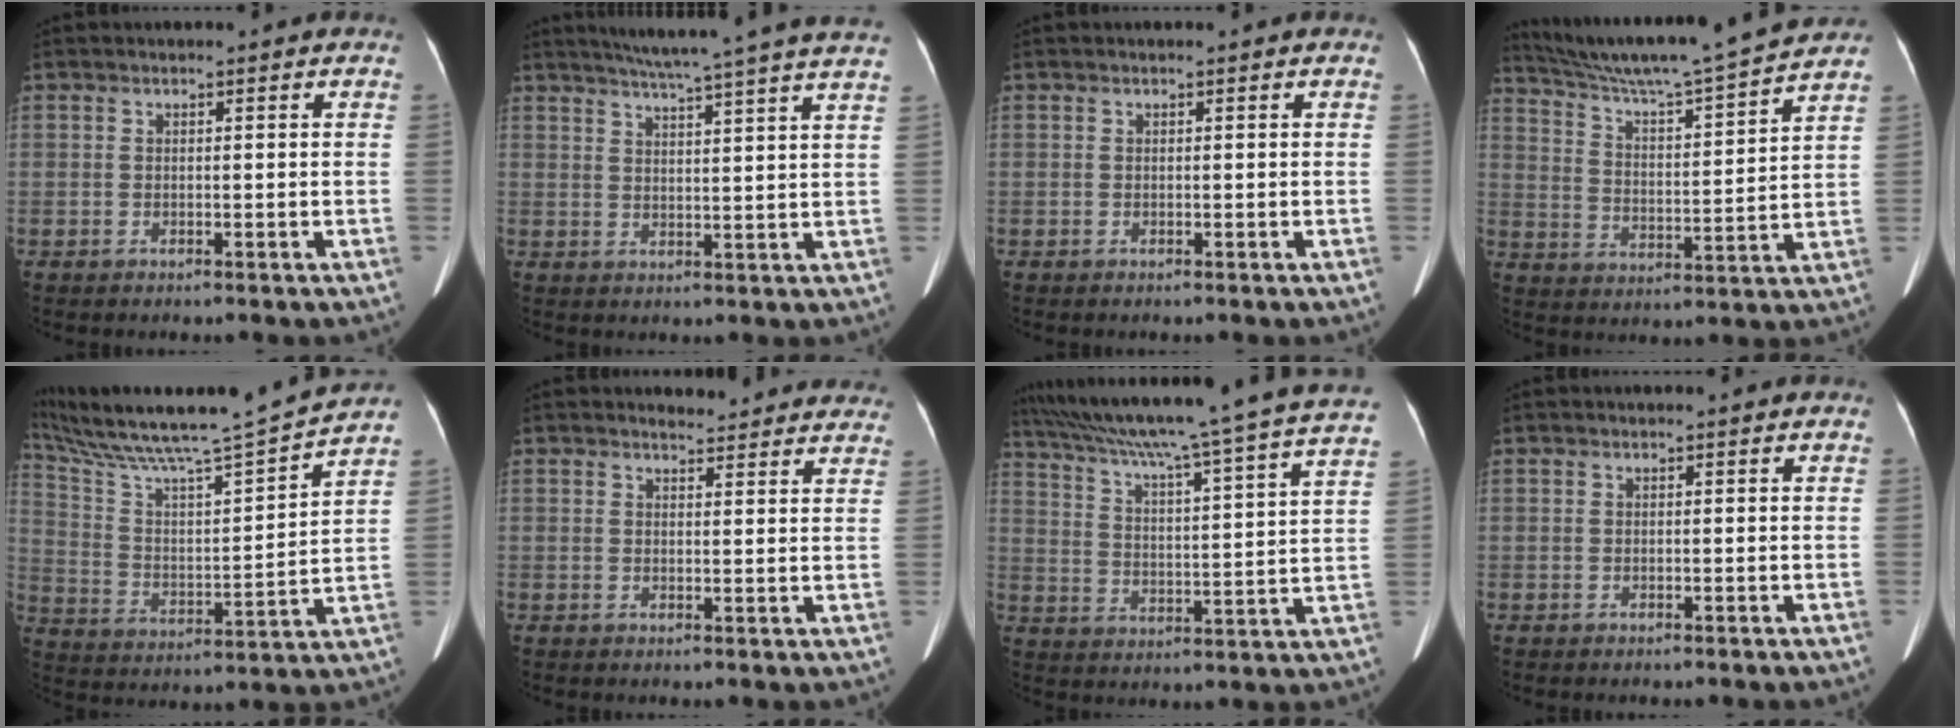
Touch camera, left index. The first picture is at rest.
{"total": 18.1, "force": [15.7, -1.5, 8.9], "torque": [-0.144, -0.012, 0.197]}
{"total": 0.0}
{"total": 18.1, "force": [16.5, -1.2, 7.3], "torque": [-0.135, -0.009, 0.255]}
{"total": 18.9, "force": [16.9, -1.2, 8.2], "torque": [-0.157, -0.024, 0.279]}
{"total": 9.0, "force": [8.6, 2.0, 1.6], "torque": [0.001, -0.001, 0.080]}
{"total": 29.3, "force": [25.1, -0.9, 15.1], "torque": [-0.251, -0.036, 0.338]}
{"total": 0.0}